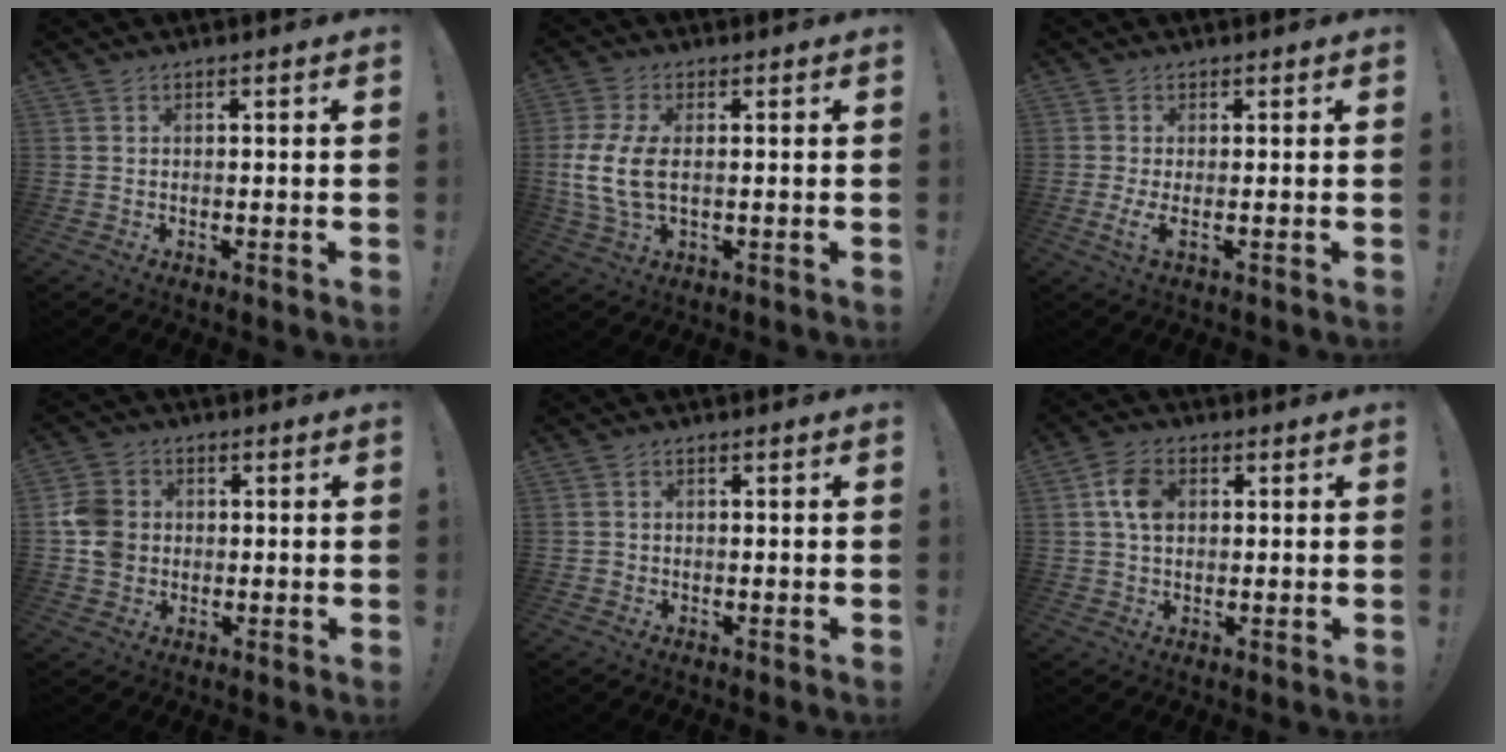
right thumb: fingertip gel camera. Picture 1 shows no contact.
{"total": 9.9, "force": [0.1, 5.0, 8.5], "torque": [-0.173, -0.012, 0.007]}
{"total": 3.2, "force": [0.3, 0.4, 3.1], "torque": [-0.044, -0.023, 0.005]}
{"total": 9.2, "force": [-0.1, 8.3, 4.0], "torque": [-0.066, 0.013, 0.001]}
{"total": 1.1, "force": [-0.5, 0.9, 0.3], "torque": [-0.006, 0.003, -0.009]}
{"total": 7.7, "force": [1.3, 5.5, 5.3], "torque": [-0.086, 0.008, 0.026]}